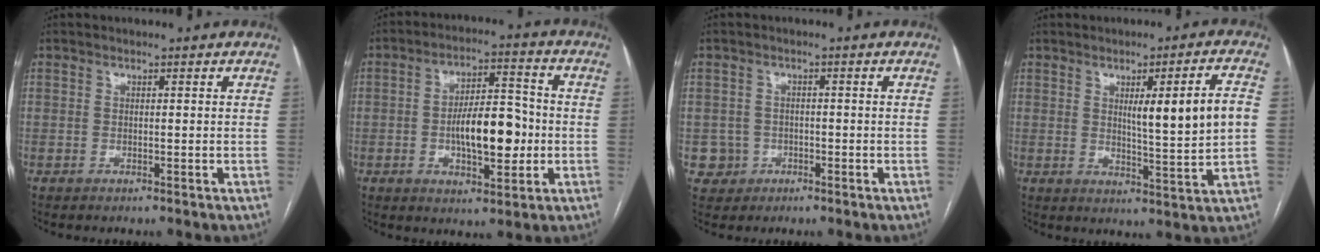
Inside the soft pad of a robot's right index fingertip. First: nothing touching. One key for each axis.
{"total": 10.7, "fx": -1.5, "fy": 4.0, "fz": 9.8, "tx": -0.167, "ty": 0.015, "tz": -0.021}
{"total": 3.3, "fx": -0.9, "fy": 3.1, "fz": -0.3, "tx": 0.014, "ty": 0.013, "tz": -0.014}
{"total": 9.5, "fx": 1.4, "fy": -0.2, "fz": 9.4, "tx": -0.145, "ty": -0.003, "tz": 0.025}